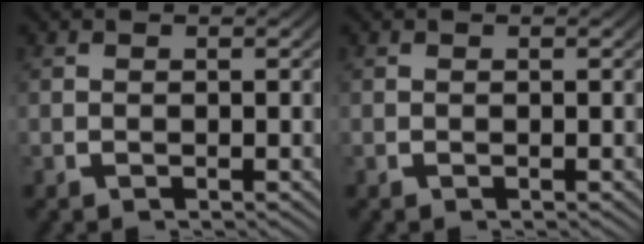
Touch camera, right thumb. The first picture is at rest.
{"total": 0.0}